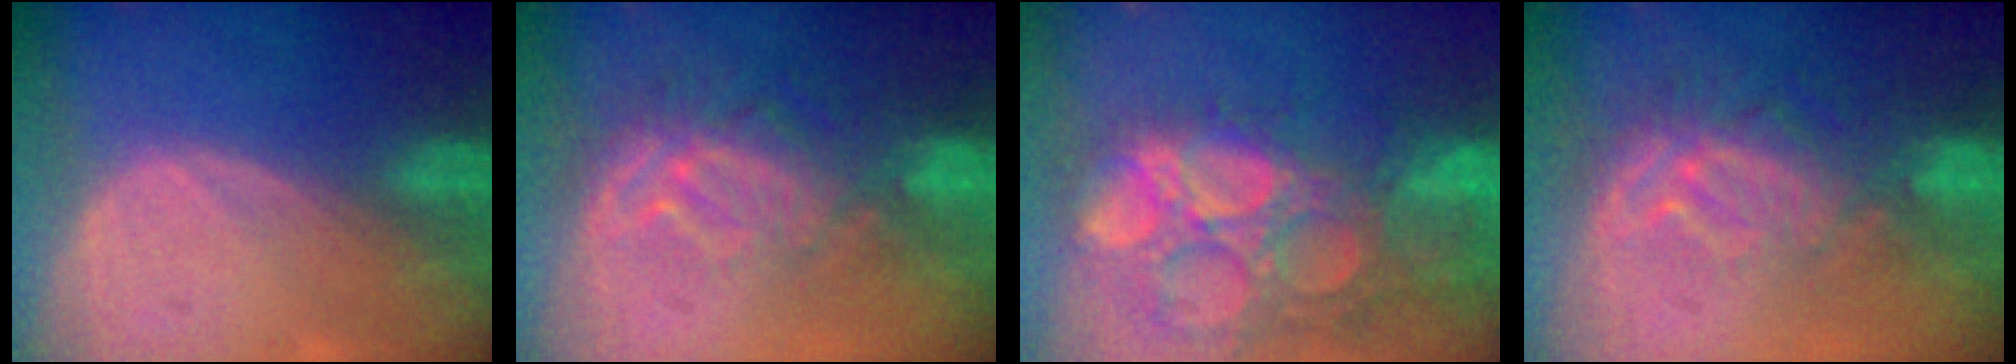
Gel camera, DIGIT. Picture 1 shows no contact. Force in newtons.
{"total": 9.5, "press": 8.2, "slide": 4.7}
{"total": 15.6, "press": 13.0, "slide": 8.7}
{"total": 9.5, "press": 8.2, "slide": 4.7}